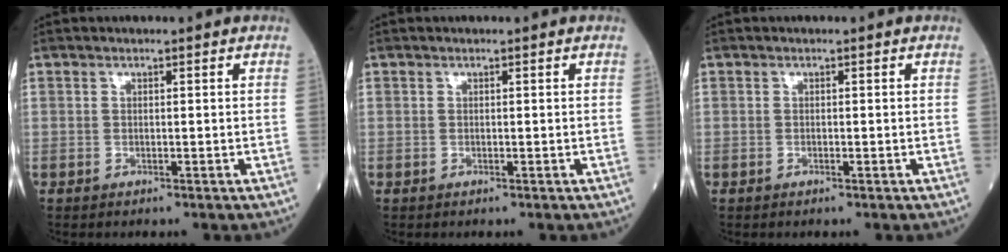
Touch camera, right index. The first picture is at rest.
{"total": 0.0}
{"total": 0.0}